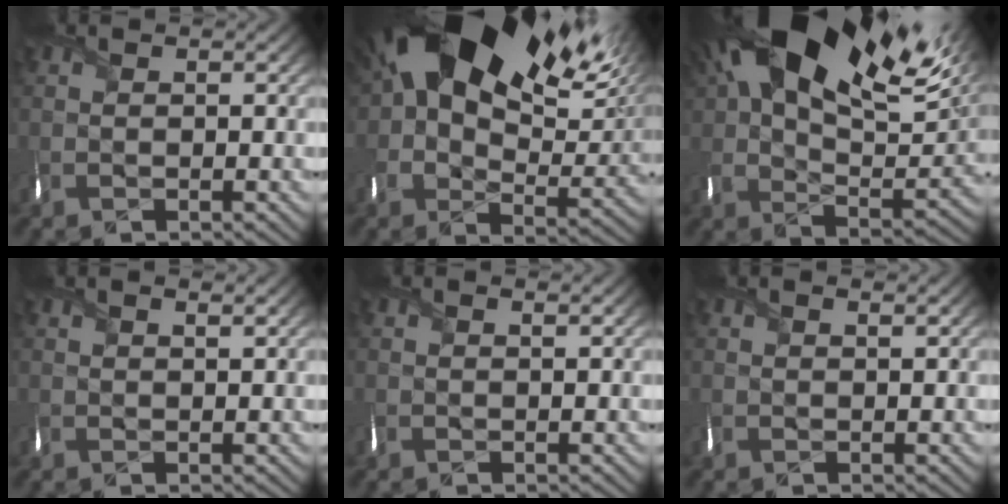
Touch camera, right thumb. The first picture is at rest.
{"total": 22.7, "force": [10.3, 13.2, 15.3], "torque": [-0.267, 0.021, 0.185]}
{"total": 24.1, "force": [12.3, 12.8, 16.3], "torque": [-0.305, 0.048, 0.198]}
{"total": 1.8, "force": [1.3, 0.4, 1.1], "torque": [-0.023, 0.006, 0.024]}
{"total": 1.2, "force": [0.8, 0.3, 0.7], "torque": [-0.018, 0.005, 0.014]}
{"total": 1.5, "force": [1.1, 0.3, 0.9], "torque": [-0.021, 0.005, 0.018]}